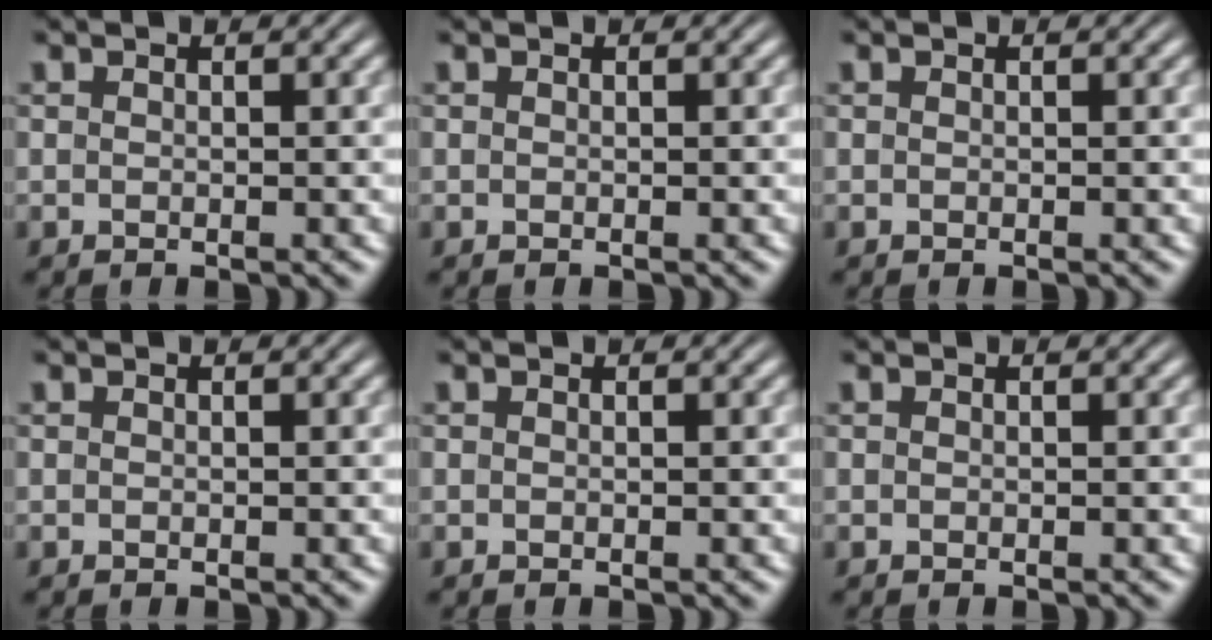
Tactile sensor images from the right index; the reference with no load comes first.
{"total": 0.0}
{"total": 0.0}
{"total": 0.0}
{"total": 0.0}
{"total": 0.0}